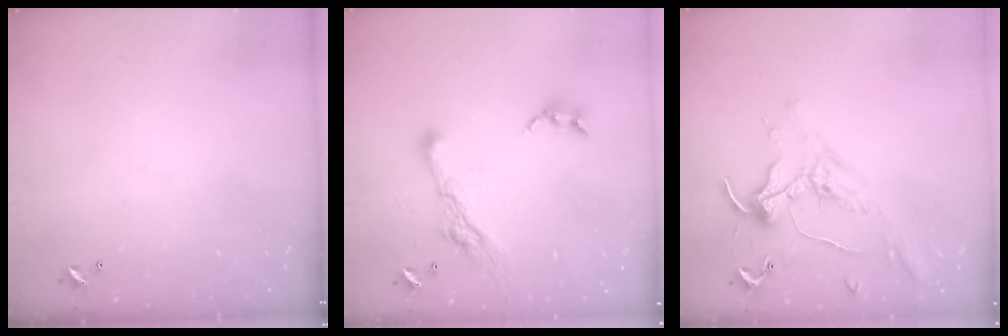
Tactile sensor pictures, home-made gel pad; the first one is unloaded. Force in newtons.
{"total": 8.3, "press": 8.2, "slide": 1.2}
{"total": 1.1, "press": 1.0, "slide": 0.4}